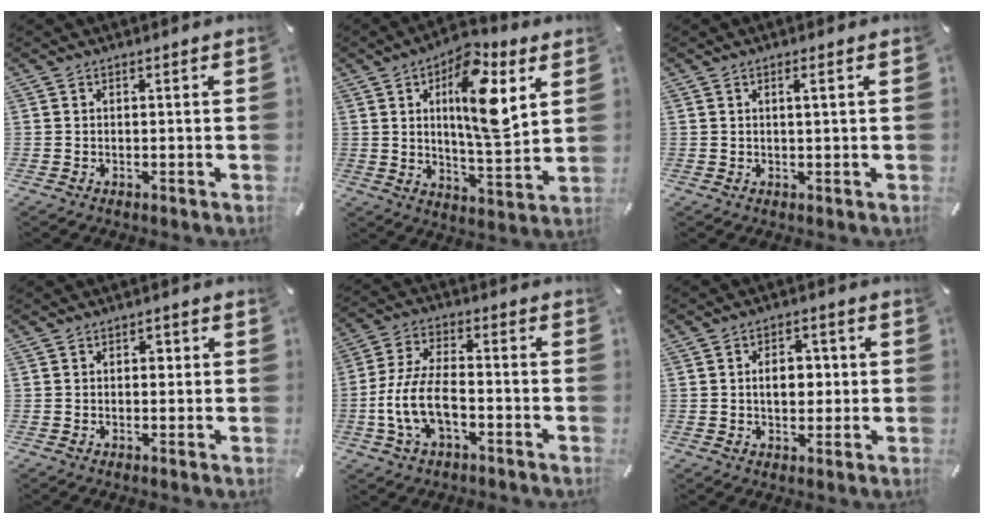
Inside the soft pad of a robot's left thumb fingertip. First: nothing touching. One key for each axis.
{"total": 15.3, "fx": 6.0, "fy": 5.8, "fz": 12.8, "tx": -0.208, "ty": -0.022, "tz": 0.095}
{"total": 1.8, "fx": 0.5, "fy": 0.0, "fz": 1.8, "tx": -0.034, "ty": 0.000, "tz": 0.006}
{"total": 1.9, "fx": 0.2, "fy": 1.5, "fz": 1.2, "tx": -0.001, "ty": -0.002, "tz": -0.005}
{"total": 11.3, "fx": -4.2, "fy": 5.7, "fz": 8.8, "tx": -0.190, "ty": 0.006, "tz": -0.078}
{"total": 6.7, "fx": 0.3, "fy": 4.7, "fz": 4.8, "tx": -0.065, "ty": 0.001, "tz": -0.003}